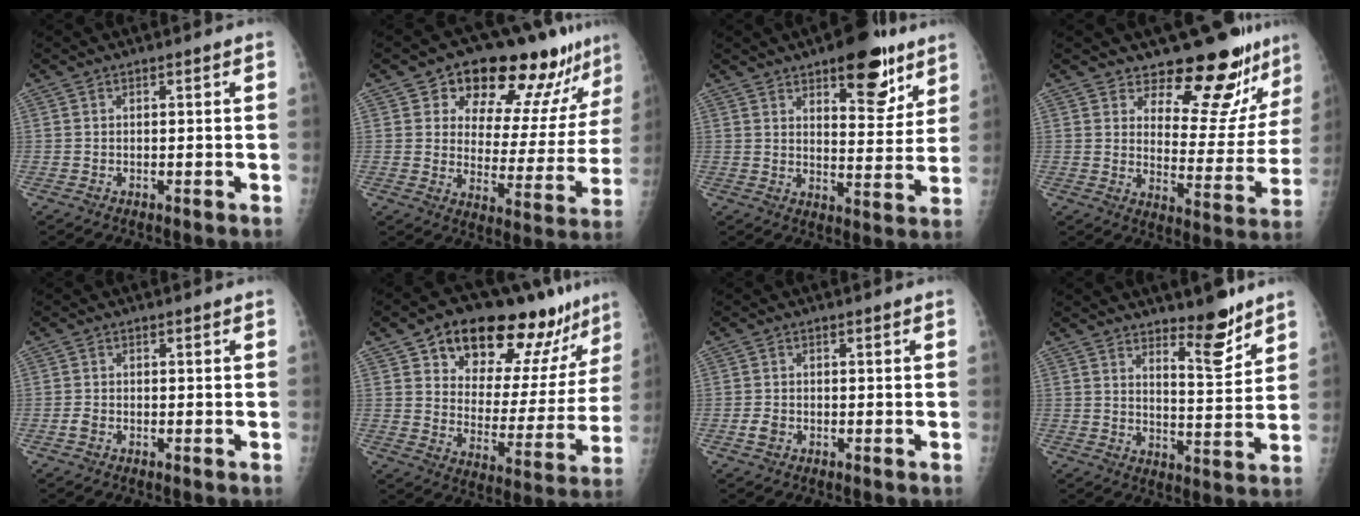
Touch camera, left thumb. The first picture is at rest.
{"total": 18.4, "force": [13.5, 8.0, 9.6], "torque": [-0.079, -0.066, 0.181]}
{"total": 13.7, "force": [8.3, 5.8, 9.3], "torque": [-0.080, -0.044, 0.115]}
{"total": 15.8, "force": [13.5, 5.4, 6.2], "torque": [-0.026, -0.115, 0.173]}
{"total": 1.4, "force": [-0.7, 0.9, 0.8], "torque": [-0.016, 0.001, -0.014]}
{"total": 21.7, "force": [15.4, 9.6, 11.9], "torque": [-0.126, -0.070, 0.225]}
{"total": 2.1, "force": [-0.8, 1.5, 1.1], "torque": [-0.018, 0.002, -0.016]}
{"total": 8.0, "force": [6.1, 2.1, 4.8], "torque": [-0.055, -0.057, 0.096]}